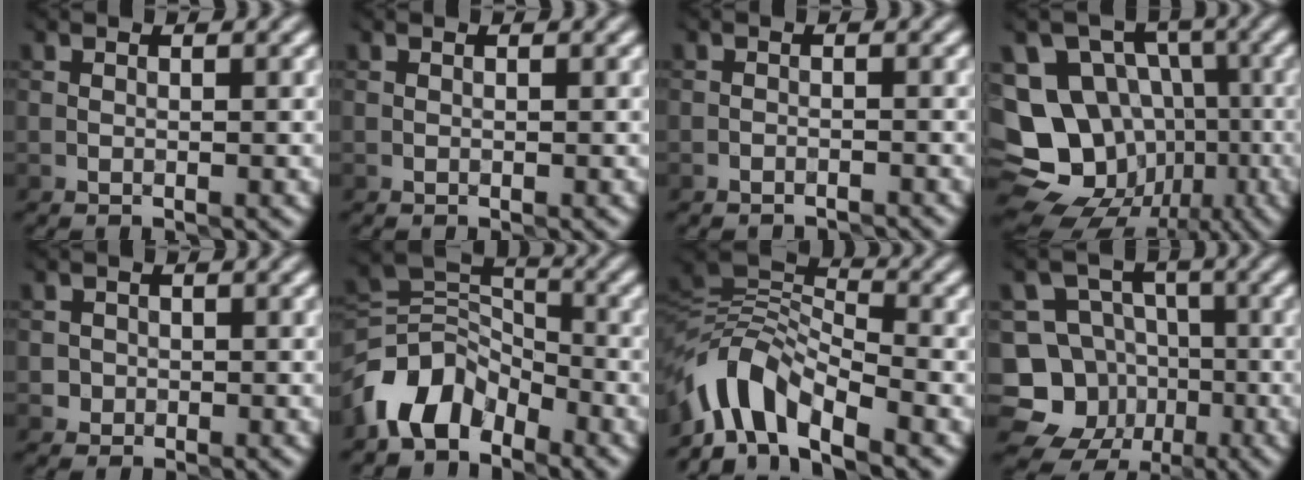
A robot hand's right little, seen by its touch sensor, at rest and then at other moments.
{"total": 0.0}
{"total": 2.0, "force": [-1.9, -0.1, -0.4], "torque": [0.015, -0.002, -0.037]}
{"total": 17.5, "force": [-3.5, 15.9, 6.5], "torque": [-0.177, -0.012, -0.039]}
{"total": 1.0, "force": [-0.6, 0.8, -0.2], "torque": [0.009, 0.000, -0.011]}
{"total": 5.7, "force": [-4.4, 3.0, 2.0], "torque": [-0.020, 0.000, -0.095]}
{"total": 6.0, "force": [-4.8, 1.8, 3.0], "torque": [-0.038, 0.002, -0.102]}
{"total": 10.2, "force": [-4.8, 8.8, 1.6], "torque": [-0.040, -0.011, -0.097]}